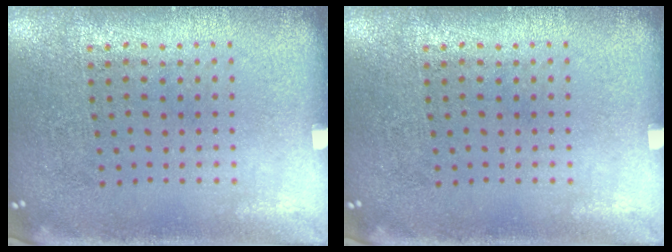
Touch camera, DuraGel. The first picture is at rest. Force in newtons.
{"total": 0.0}